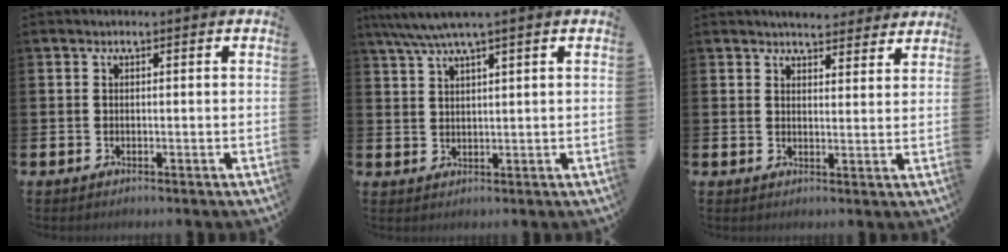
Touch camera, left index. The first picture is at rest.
{"total": 4.6, "force": [3.7, -0.3, 2.7], "torque": [-0.067, -0.003, 0.068]}
{"total": 4.3, "force": [4.3, 0.7, 0.2], "torque": [-0.003, -0.023, 0.077]}